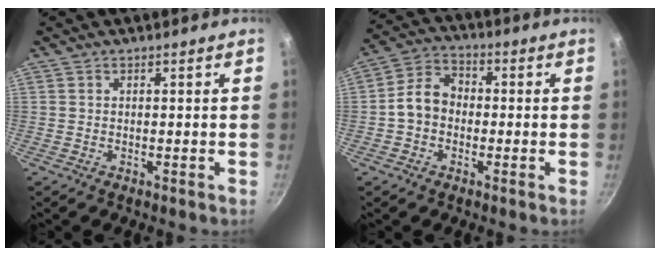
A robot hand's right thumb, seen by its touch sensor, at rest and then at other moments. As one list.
[{"total": 7.8, "force": [-0.9, 6.1, 4.7], "torque": [-0.060, 0.027, -0.034]}]